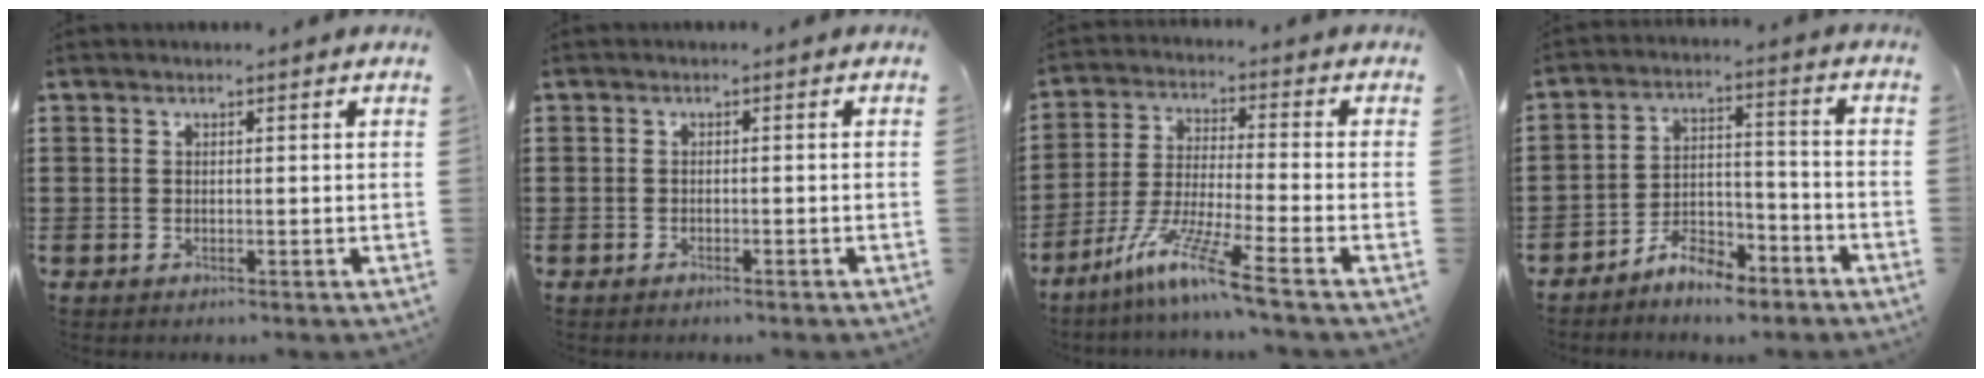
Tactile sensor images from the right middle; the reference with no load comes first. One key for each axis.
{"total": 0.7, "fx": -0.7, "fy": 0.0, "fz": 0.2, "tx": -0.005, "ty": -0.001, "tz": -0.013}
{"total": 9.9, "fx": -7.2, "fy": -0.1, "fz": 6.9, "tx": -0.144, "ty": -0.008, "tz": -0.146}
{"total": 6.8, "fx": -6.3, "fy": 1.7, "fz": 2.1, "tx": -0.037, "ty": 0.015, "tz": -0.121}